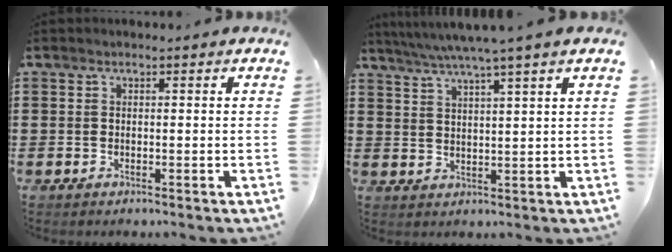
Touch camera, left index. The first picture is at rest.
{"total": 4.8, "force": [3.8, -0.9, 2.8], "torque": [-0.064, -0.017, 0.064]}